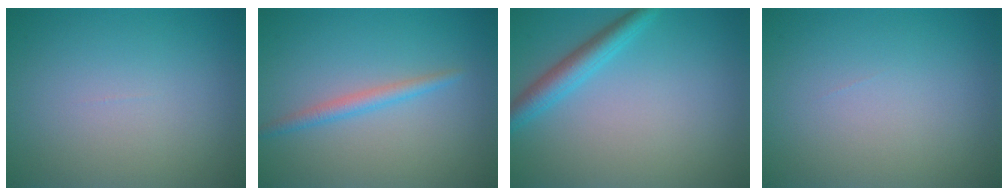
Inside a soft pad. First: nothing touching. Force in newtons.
{"total": 1.7, "press": 1.7, "slide": 0.1}
{"total": 3.0, "press": 2.9, "slide": 0.2}
{"total": 0.0}